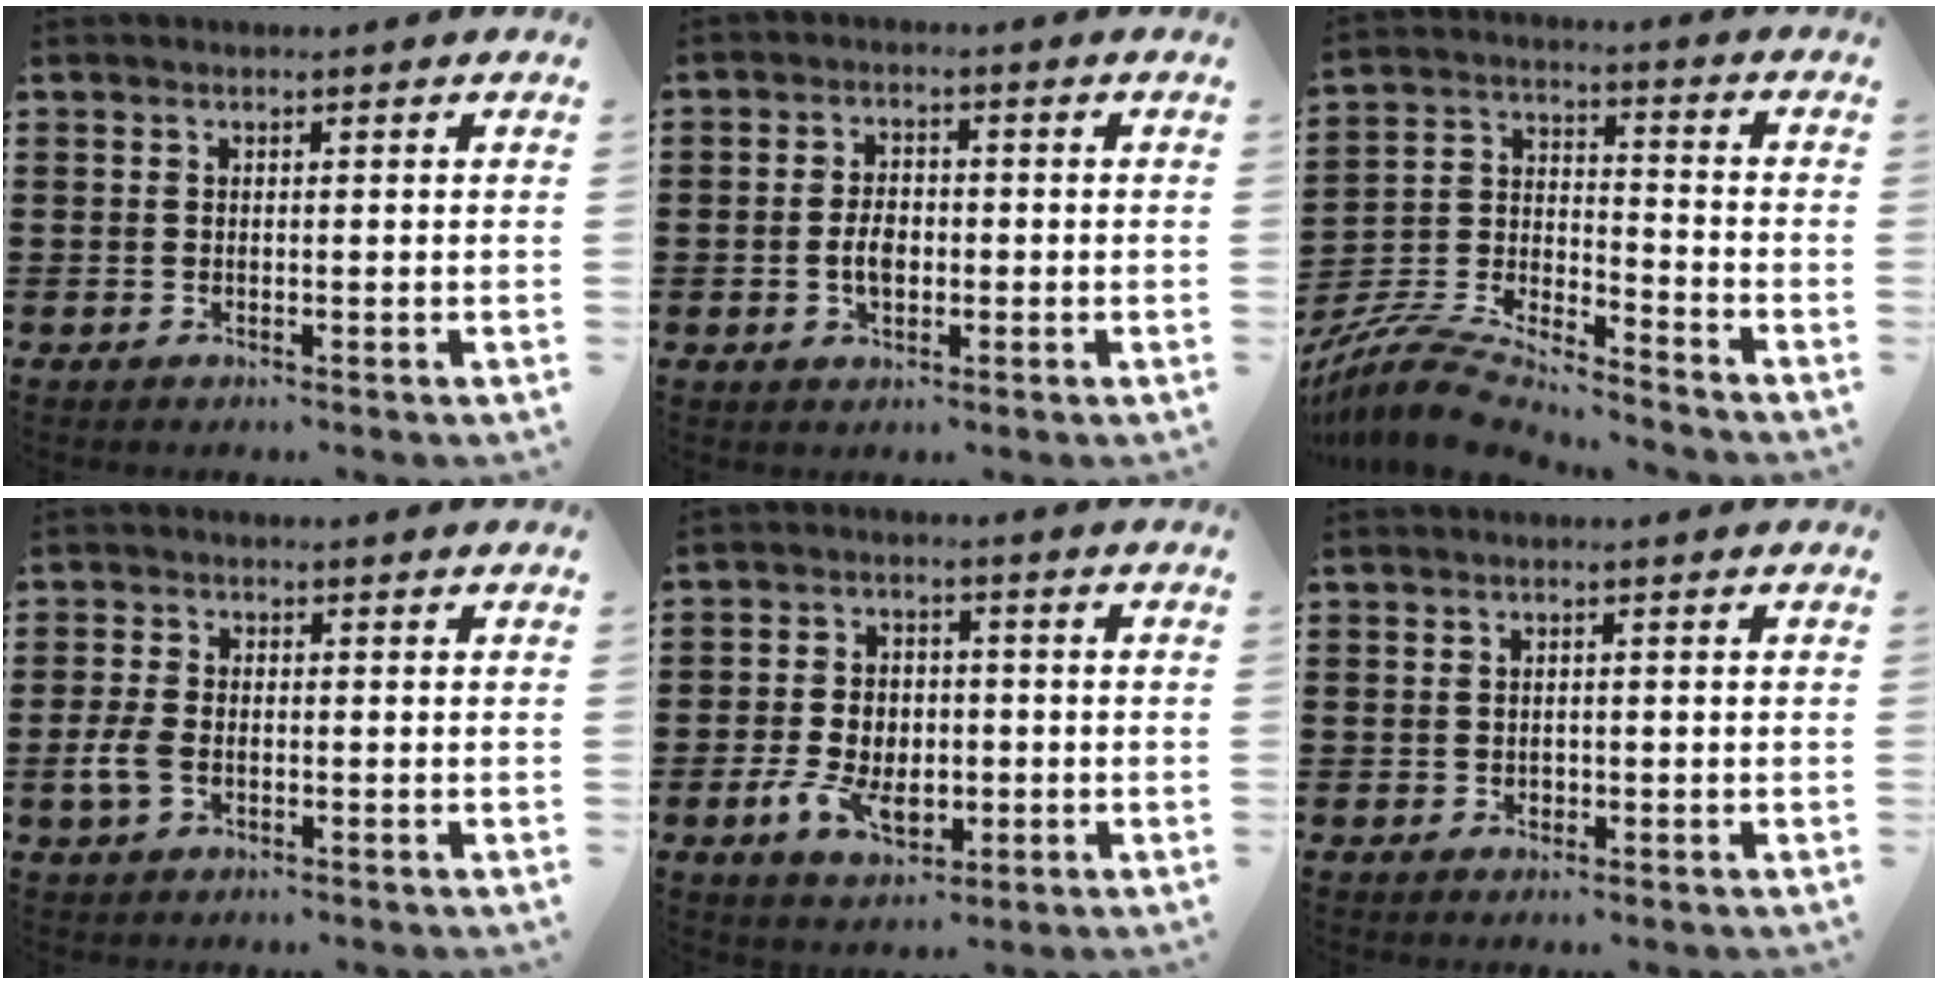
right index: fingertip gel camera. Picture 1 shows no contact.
{"total": 3.8, "force": [-0.6, 2.3, 3.0], "torque": [-0.057, -0.001, -0.015]}
{"total": 7.9, "force": [-7.6, 1.0, 2.2], "torque": [-0.064, -0.005, -0.156]}
{"total": 3.6, "force": [-1.0, 2.2, 2.7], "torque": [-0.077, -0.009, -0.026]}
{"total": 7.1, "force": [-2.0, 4.8, 4.7], "torque": [-0.105, 0.008, -0.038]}
{"total": 0.8, "force": [0.0, 0.8, 0.3], "torque": [-0.008, 0.004, 0.000]}